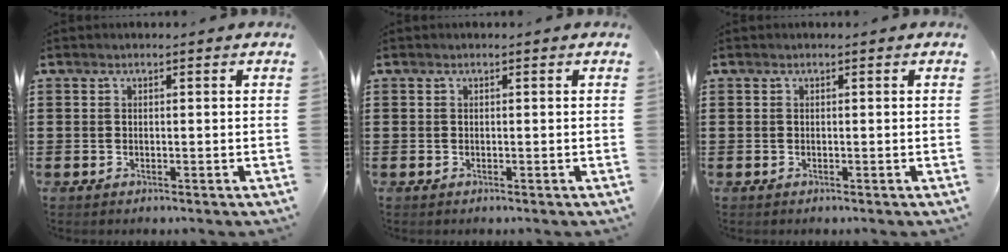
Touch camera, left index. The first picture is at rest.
{"total": 0.0}
{"total": 0.0}